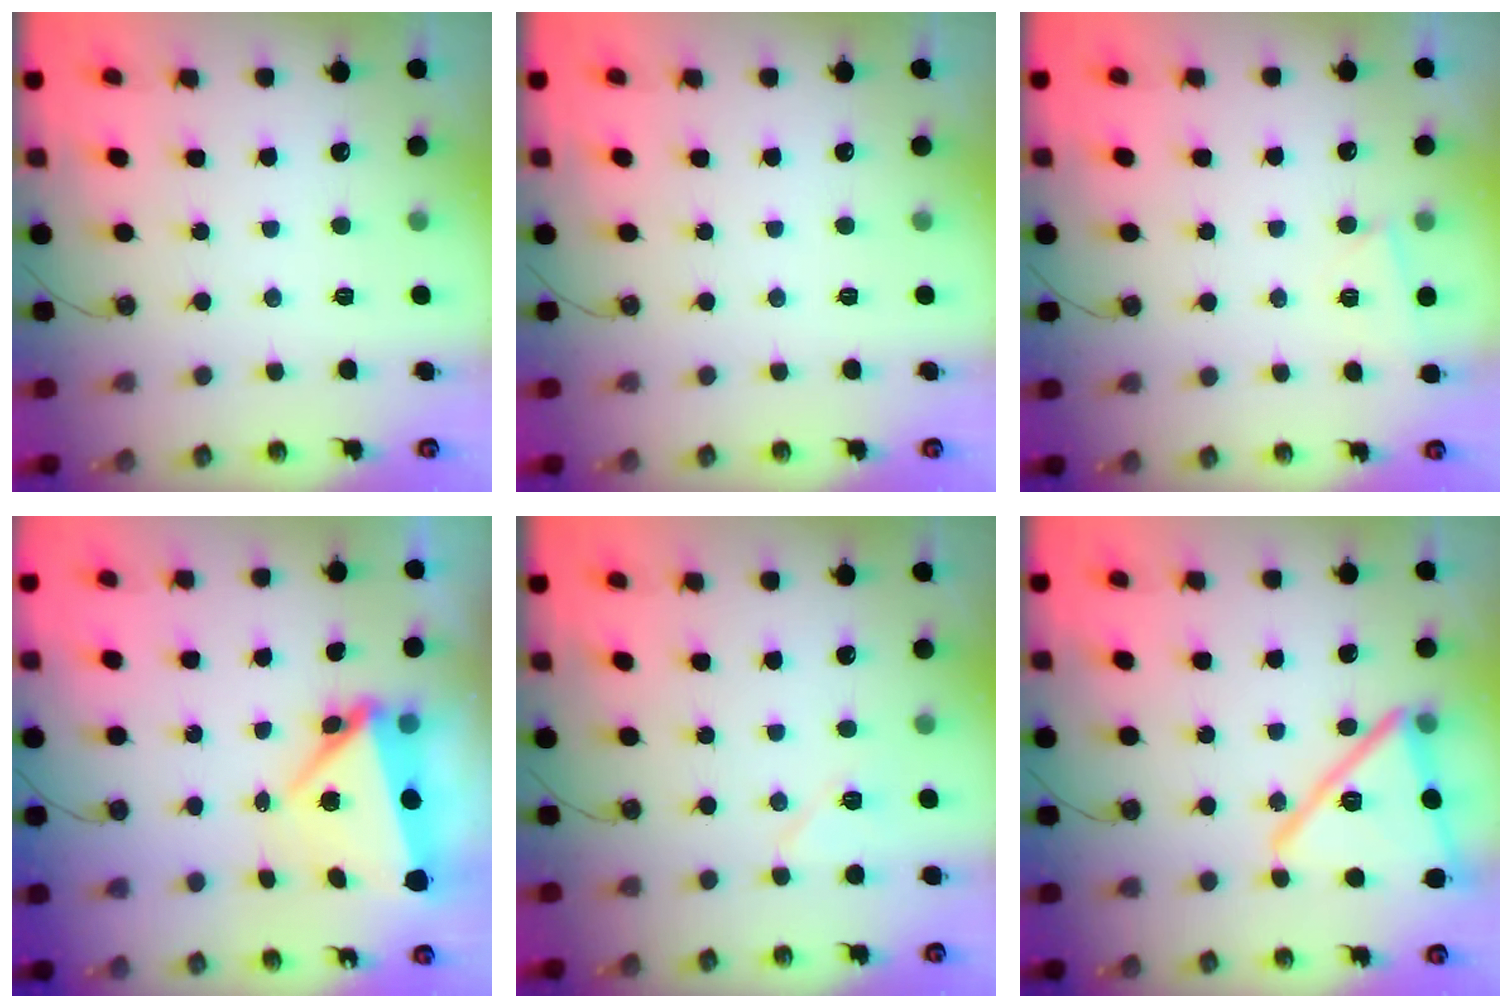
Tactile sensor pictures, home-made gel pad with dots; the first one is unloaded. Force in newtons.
{"total": 0.0}
{"total": 2.6, "press": 2.6, "slide": 0.7}
{"total": 8.8, "press": 6.2, "slide": 6.3}
{"total": 6.1, "press": 6.1, "slide": 0.5}
{"total": 19.5, "press": 19.4, "slide": 1.5}